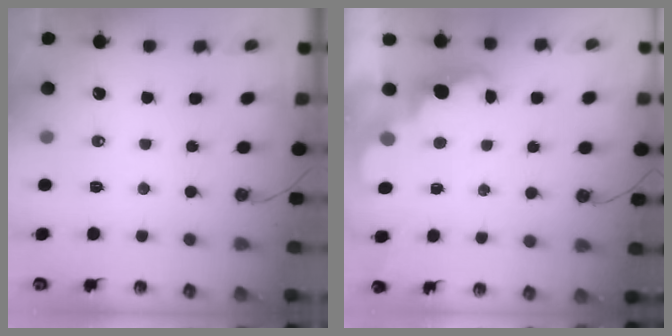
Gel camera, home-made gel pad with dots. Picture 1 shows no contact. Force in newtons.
{"total": 2.5, "press": 2.4, "slide": 0.5}